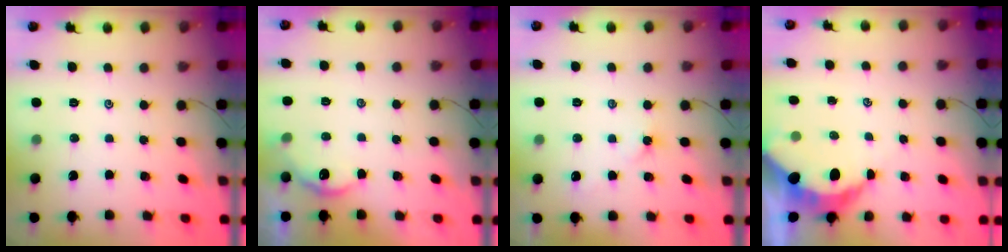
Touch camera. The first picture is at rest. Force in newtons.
{"total": 3.3, "press": 3.3, "slide": 0.5}
{"total": 1.9, "press": 1.9, "slide": 0.4}
{"total": 5.4, "press": 5.3, "slide": 0.8}